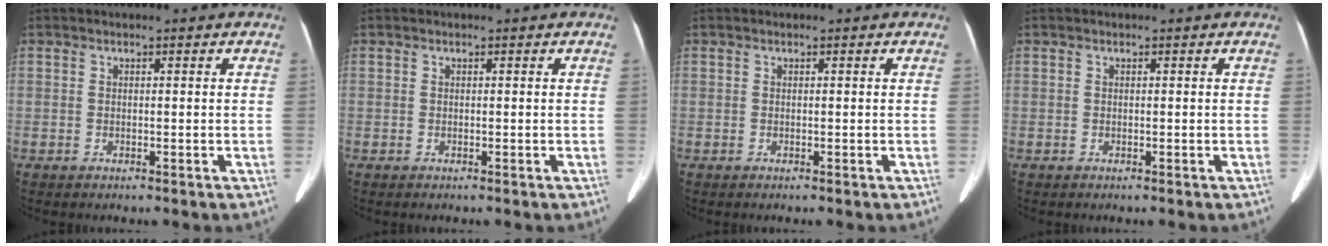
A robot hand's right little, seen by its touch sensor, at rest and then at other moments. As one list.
[{"total": 0.0}, {"total": 0.0}, {"total": 0.0}]